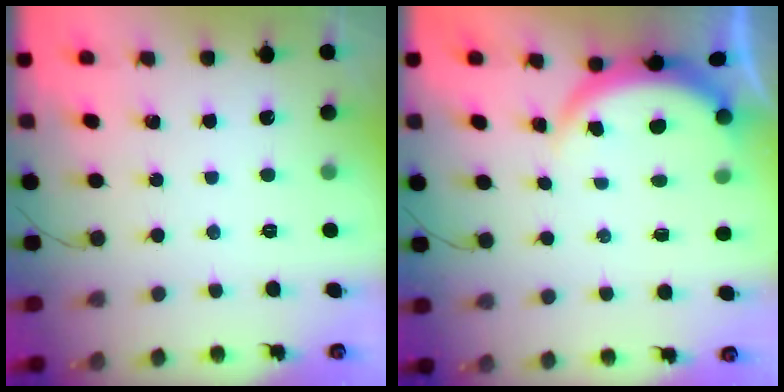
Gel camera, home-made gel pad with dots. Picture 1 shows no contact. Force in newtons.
{"total": 3.8, "press": 3.7, "slide": 0.6}